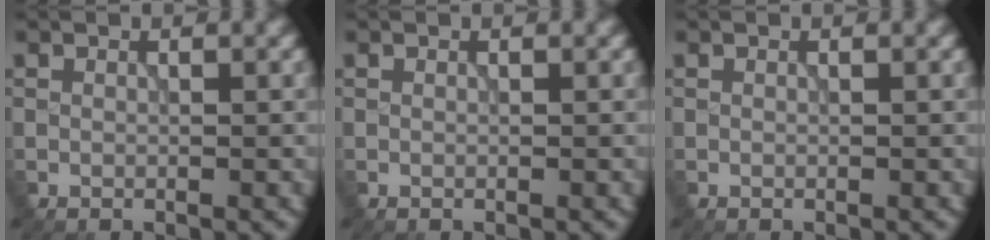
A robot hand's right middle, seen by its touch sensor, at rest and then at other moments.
{"total": 0.0}
{"total": 0.0}